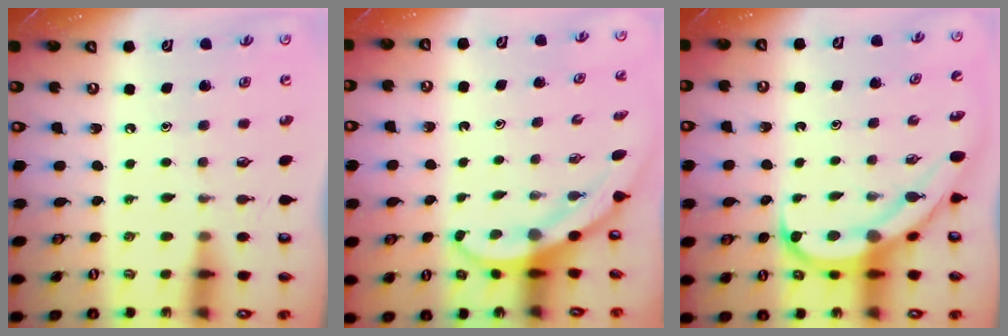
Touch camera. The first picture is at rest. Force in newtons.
{"total": 3.0, "press": 3.0, "slide": 0.1}
{"total": 8.4, "press": 8.3, "slide": 1.0}